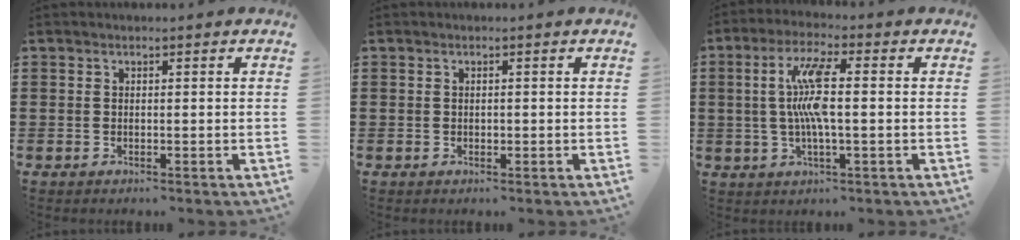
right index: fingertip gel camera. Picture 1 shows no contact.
{"total": 0.6, "force": [0.0, 0.3, 0.5], "torque": [-0.012, 0.000, 0.000]}
{"total": 8.2, "force": [0.3, 1.6, 8.1], "torque": [-0.177, -0.005, -0.008]}